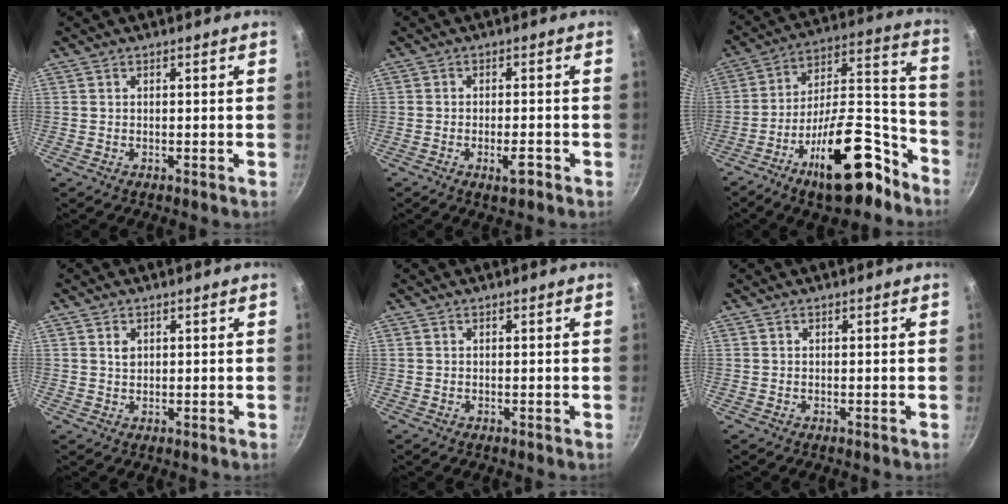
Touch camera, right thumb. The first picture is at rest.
{"total": 3.4, "force": [-1.7, 1.2, 2.7], "torque": [-0.036, 0.010, -0.027]}
{"total": 21.8, "force": [-13.1, 8.7, 15.1], "torque": [-0.184, 0.112, -0.207]}
{"total": 1.7, "force": [0.7, 1.3, 1.0], "torque": [-0.013, -0.001, 0.012]}
{"total": 0.0}
{"total": 0.0}